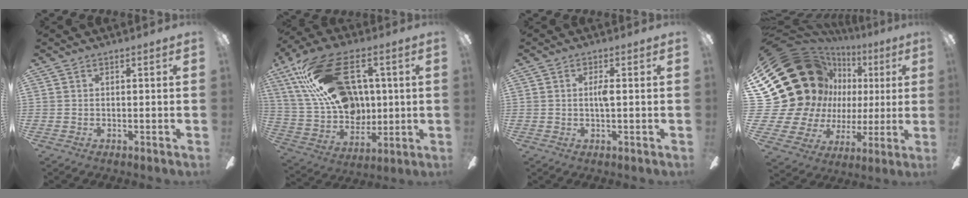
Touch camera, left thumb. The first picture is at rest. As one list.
[{"total": 25.4, "force": [11.1, 15.4, 16.8], "torque": [-0.317, -0.034, 0.199]}, {"total": 2.2, "force": [0.2, 0.4, 2.2], "torque": [-0.044, 0.001, 0.002]}, {"total": 28.4, "force": [7.9, 22.7, 15.1], "torque": [-0.308, -0.074, 0.210]}]